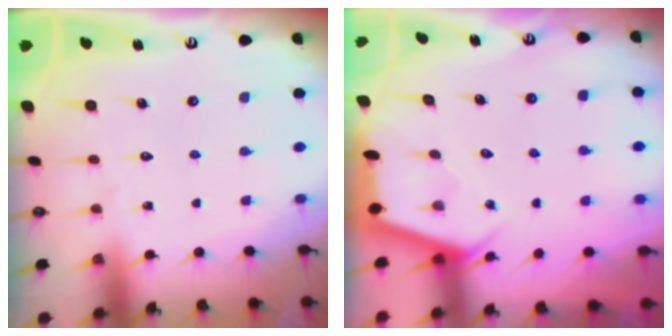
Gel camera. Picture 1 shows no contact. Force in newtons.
{"total": 2.7, "press": 2.6, "slide": 0.3}